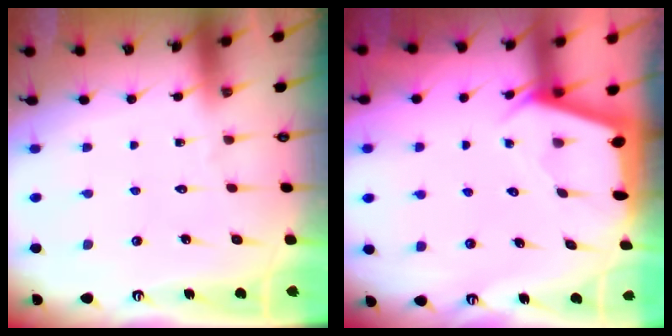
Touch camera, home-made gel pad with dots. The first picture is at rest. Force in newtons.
{"total": 2.3, "press": 2.3, "slide": 0.3}